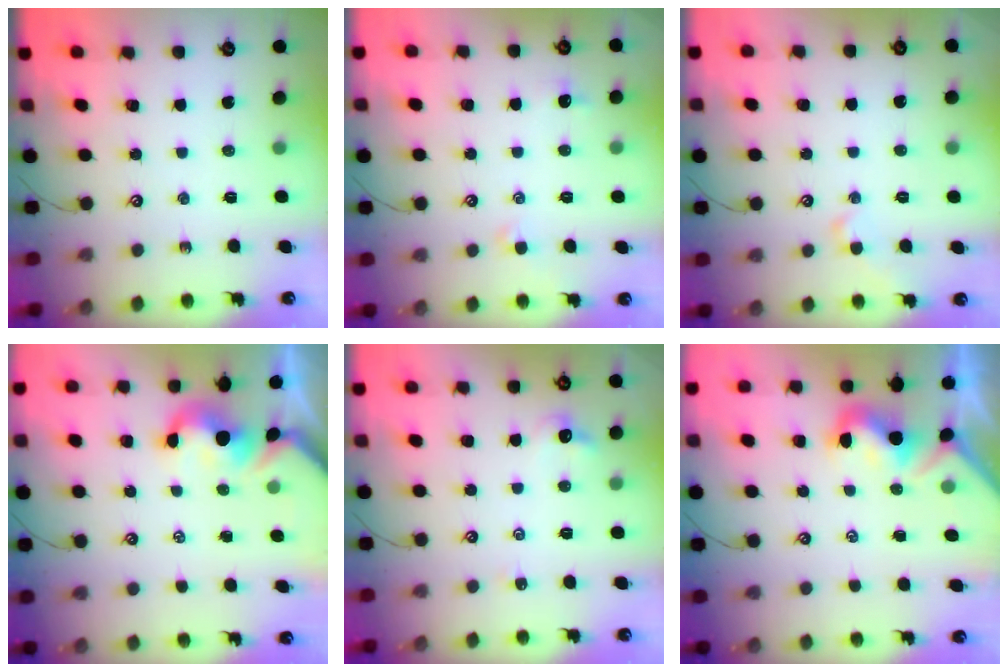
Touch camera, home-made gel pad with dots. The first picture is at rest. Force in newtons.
{"total": 0.9, "press": 0.7, "slide": 0.5}
{"total": 1.3, "press": 1.0, "slide": 0.8}
{"total": 1.0, "press": 0.7, "slide": 0.7}
{"total": 1.5, "press": 1.4, "slide": 0.5}
{"total": 0.7, "press": 0.5, "slide": 0.6}